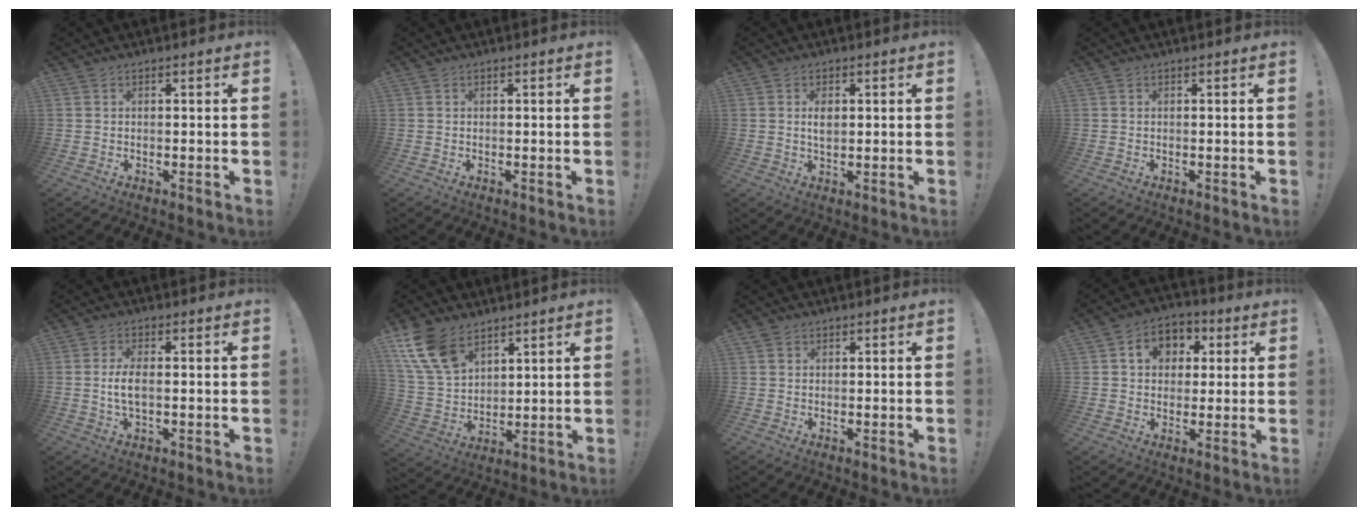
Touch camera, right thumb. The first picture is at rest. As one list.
[{"total": 0.0}, {"total": 3.2, "force": [0.7, 1.9, 2.5], "torque": [-0.030, -0.003, 0.005]}, {"total": 0.0}, {"total": 5.2, "force": [-0.3, 2.0, 4.8], "torque": [-0.097, -0.005, -0.011]}, {"total": 14.3, "force": [8.9, 8.4, 7.4], "torque": [-0.154, -0.042, 0.175]}, {"total": 1.3, "force": [0.9, 0.9, 0.2], "torque": [0.001, -0.002, 0.016]}, {"total": 8.9, "force": [2.2, 7.5, 4.1], "torque": [-0.056, 0.001, 0.044]}]